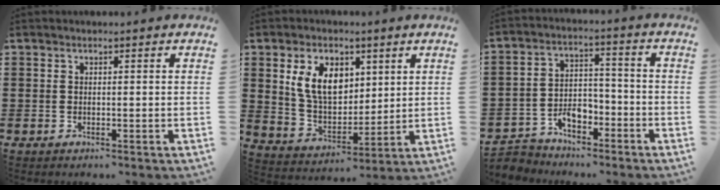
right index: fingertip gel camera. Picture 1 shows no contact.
{"total": 8.9, "force": [3.1, 5.9, 5.9], "torque": [-0.143, 0.009, 0.053]}
{"total": 4.6, "force": [-3.5, 2.7, 1.3], "torque": [-0.037, 0.009, -0.071]}